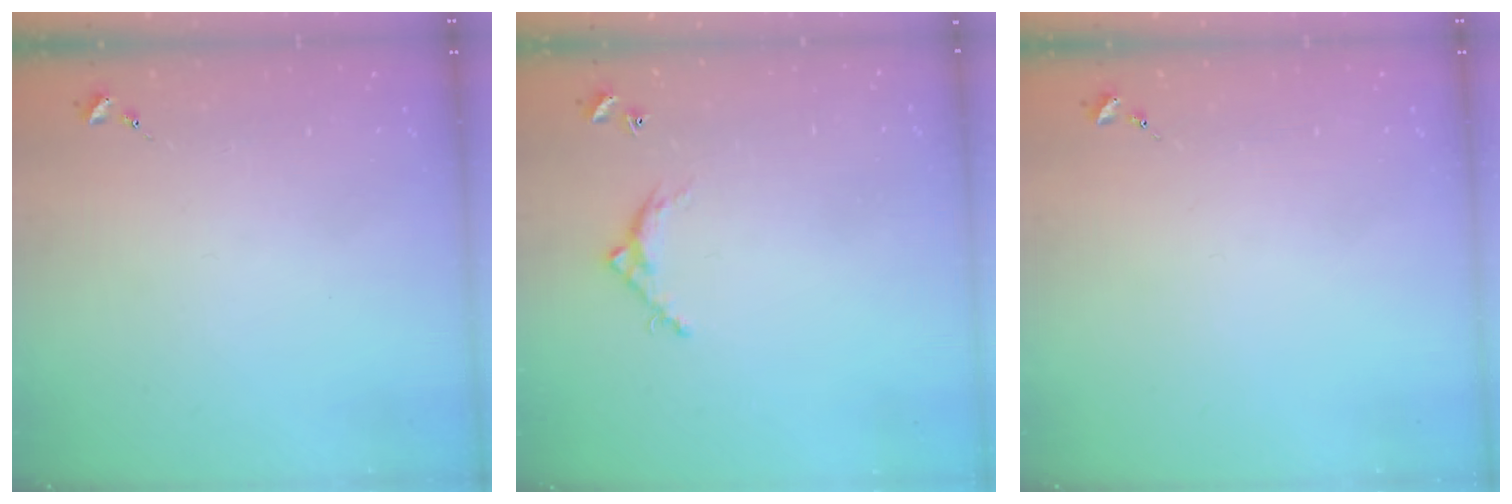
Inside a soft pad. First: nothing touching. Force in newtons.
{"total": 6.0, "press": 6.0, "slide": 0.3}
{"total": 0.0}